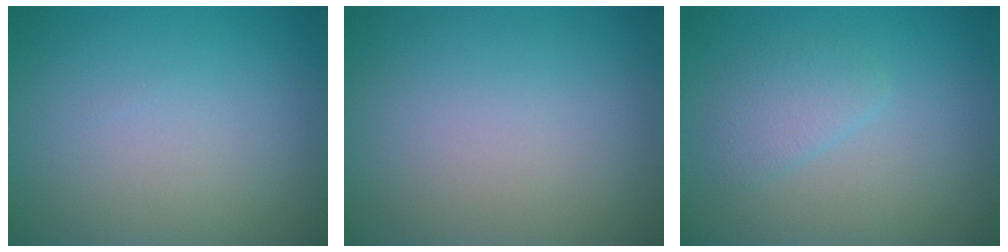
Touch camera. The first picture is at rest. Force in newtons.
{"total": 0.0}
{"total": 1.8, "press": 1.8, "slide": 0.1}